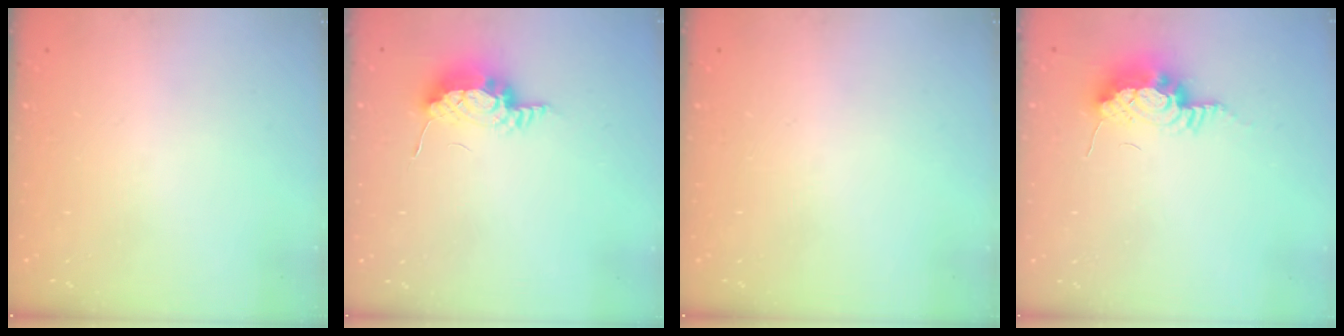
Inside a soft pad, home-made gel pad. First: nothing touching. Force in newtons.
{"total": 8.6, "press": 8.1, "slide": 2.7}
{"total": 0.0}
{"total": 14.5, "press": 11.0, "slide": 9.4}